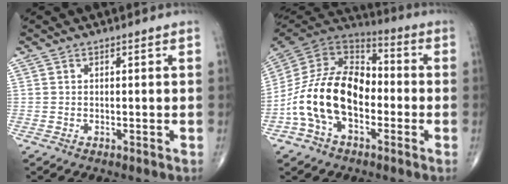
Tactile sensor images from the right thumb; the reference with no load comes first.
{"total": 18.7, "force": [-4.4, 11.9, 13.7], "torque": [-0.243, 0.051, -0.084]}